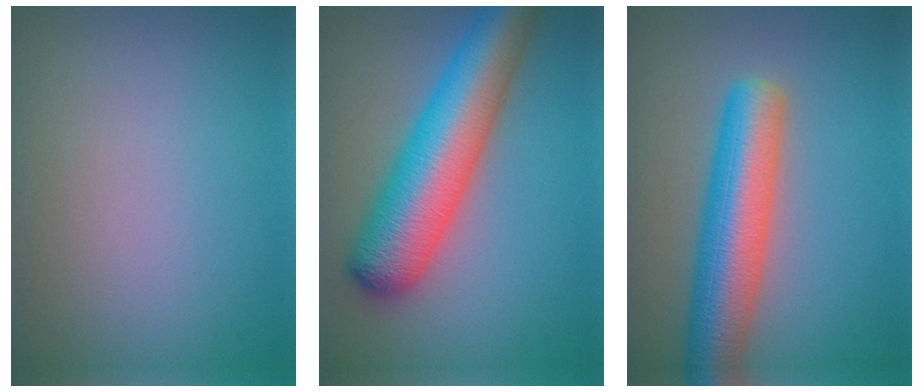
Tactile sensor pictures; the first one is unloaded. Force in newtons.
{"total": 10.1, "press": 10.1, "slide": 0.3}
{"total": 7.8, "press": 7.8, "slide": 0.2}